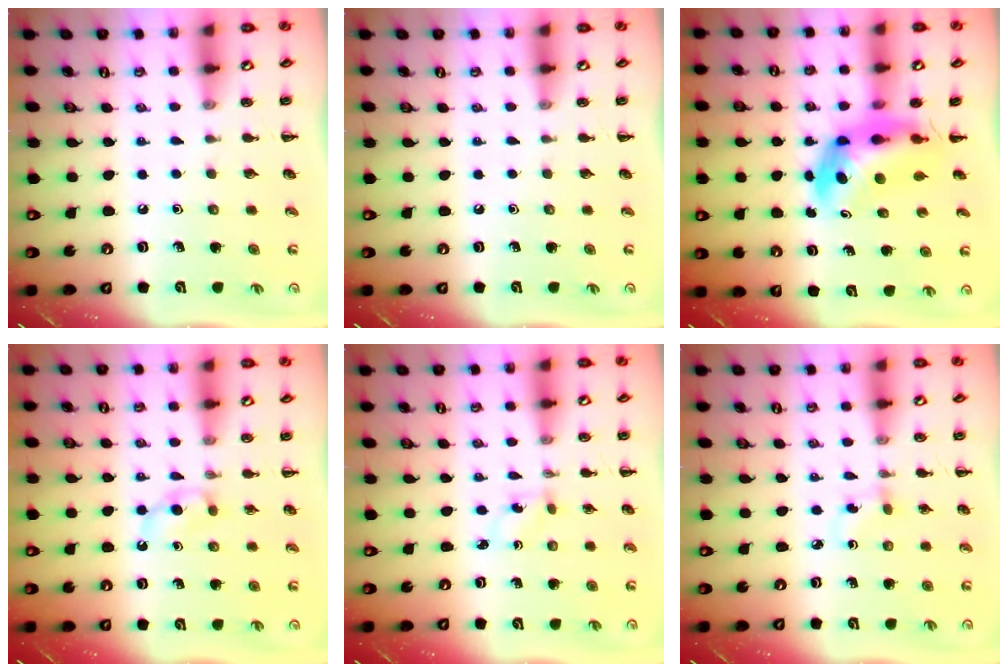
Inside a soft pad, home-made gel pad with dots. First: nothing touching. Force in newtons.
{"total": 0.0}
{"total": 6.0, "press": 5.7, "slide": 1.8}
{"total": 3.7, "press": 3.4, "slide": 1.5}
{"total": 1.5, "press": 1.4, "slide": 0.6}
{"total": 2.0, "press": 1.7, "slide": 1.0}